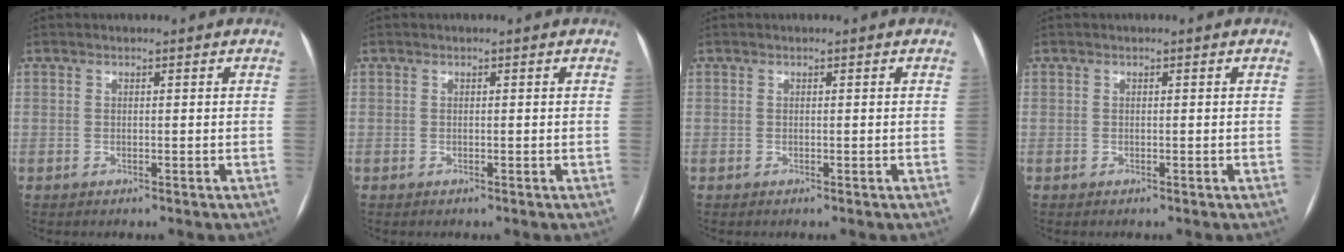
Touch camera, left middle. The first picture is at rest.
{"total": 0.0}
{"total": 0.0}
{"total": 0.0}